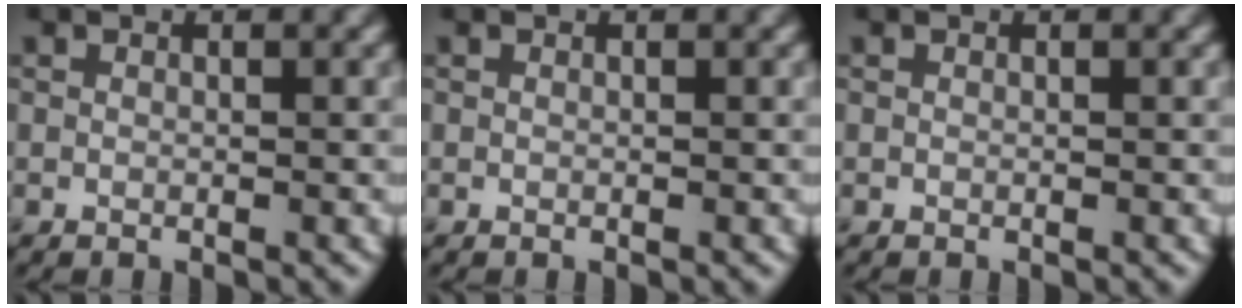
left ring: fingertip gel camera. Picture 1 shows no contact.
{"total": 0.0}
{"total": 0.0}